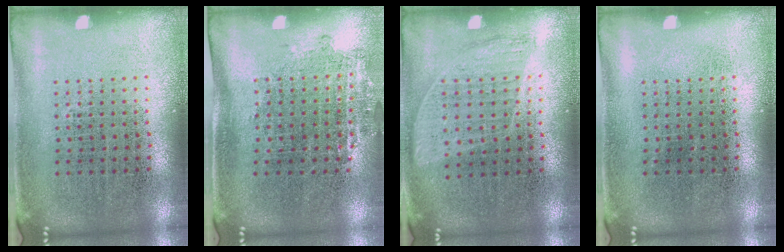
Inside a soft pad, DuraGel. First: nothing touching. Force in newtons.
{"total": 1.2, "press": 0.9, "slide": 0.8}
{"total": 0.9, "press": 0.8, "slide": 0.4}
{"total": 0.0}